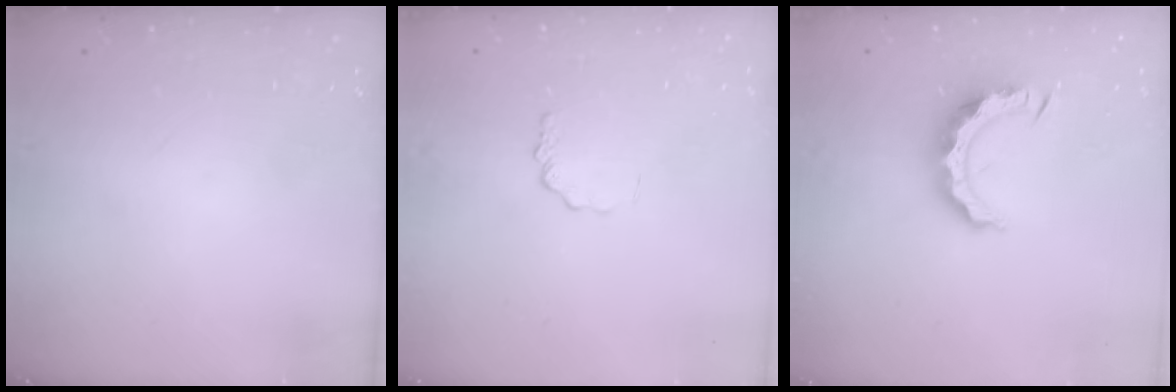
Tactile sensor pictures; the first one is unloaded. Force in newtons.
{"total": 1.4, "press": 1.4, "slide": 0.2}
{"total": 11.0, "press": 10.9, "slide": 0.9}